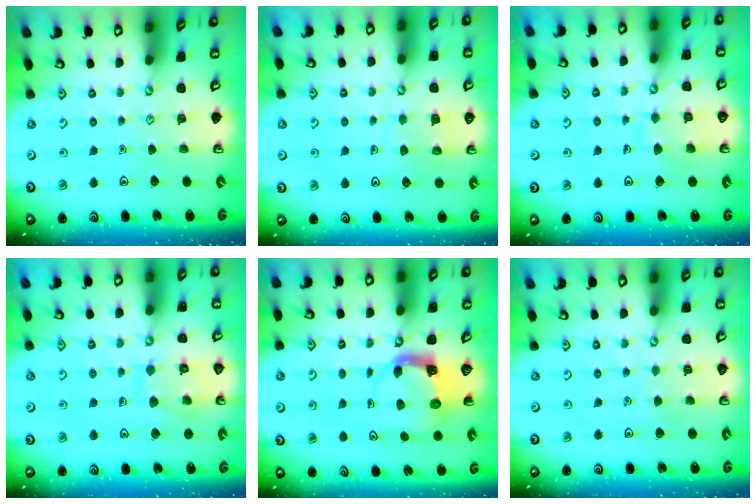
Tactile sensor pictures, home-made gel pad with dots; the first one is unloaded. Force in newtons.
{"total": 4.8, "press": 4.7, "slide": 0.3}
{"total": 7.3, "press": 7.3, "slide": 0.7}
{"total": 8.8, "press": 8.8, "slide": 0.5}
{"total": 3.9, "press": 3.9, "slide": 0.6}
{"total": 2.8, "press": 2.8, "slide": 0.1}